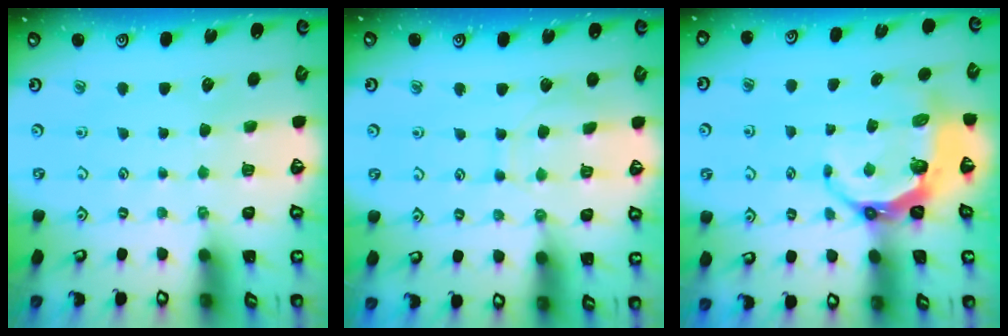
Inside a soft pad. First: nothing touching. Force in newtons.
{"total": 7.4, "press": 7.3, "slide": 0.8}
{"total": 8.0, "press": 6.9, "slide": 3.9}